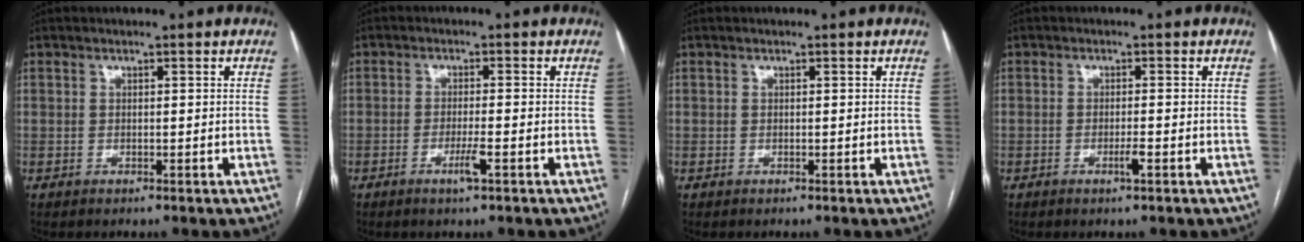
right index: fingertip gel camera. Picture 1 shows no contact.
{"total": 3.0, "force": [-1.5, -0.1, 2.6], "torque": [-0.051, -0.005, -0.028]}
{"total": 0.0}
{"total": 1.7, "force": [-0.8, -0.1, 1.5], "torque": [-0.030, -0.003, -0.015]}